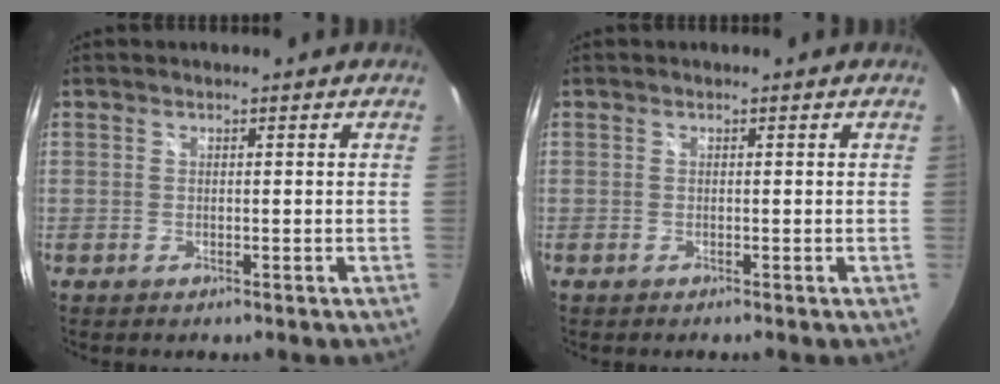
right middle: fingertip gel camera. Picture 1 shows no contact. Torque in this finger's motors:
{"motor_torque": [-0.38, -0.02, -0.01, -0.01]}